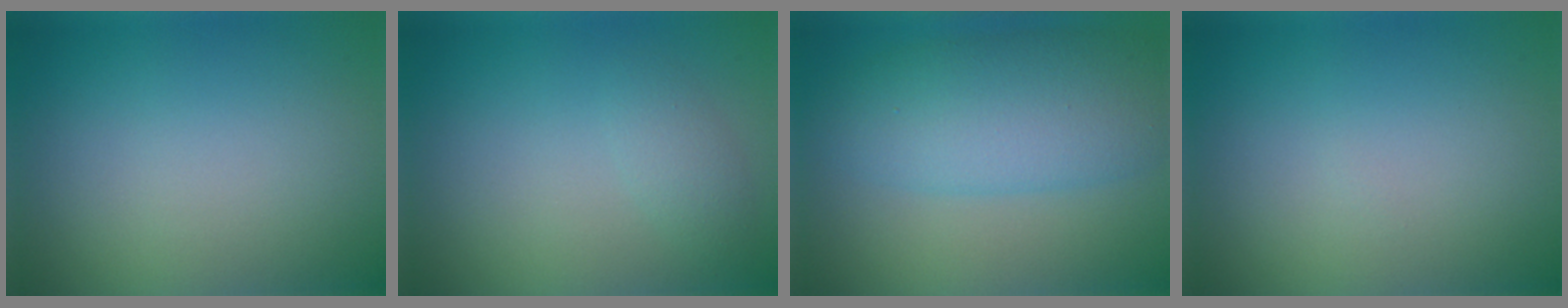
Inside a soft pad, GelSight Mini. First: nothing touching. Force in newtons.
{"total": 1.5, "press": 1.5, "slide": 0.1}
{"total": 7.7, "press": 7.7, "slide": 0.3}
{"total": 0.0}